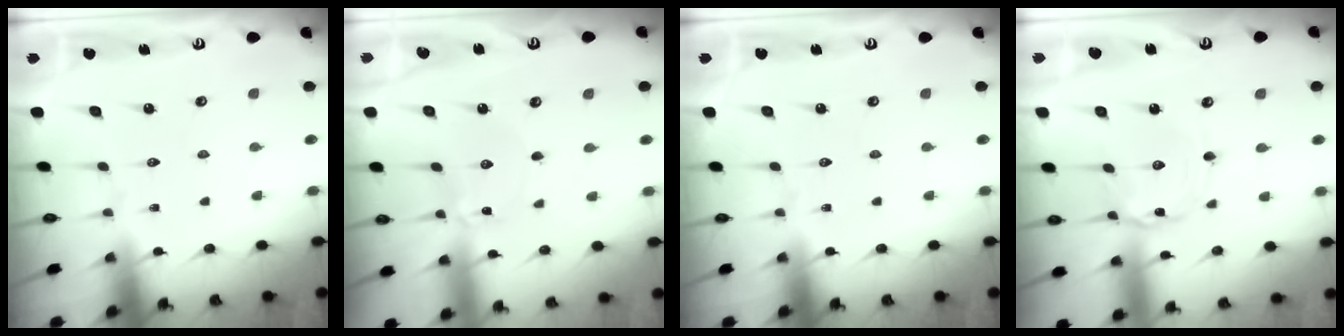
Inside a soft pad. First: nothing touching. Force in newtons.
{"total": 0.8, "press": 0.8, "slide": 0.1}
{"total": 0.0}
{"total": 0.8, "press": 0.8, "slide": 0.2}